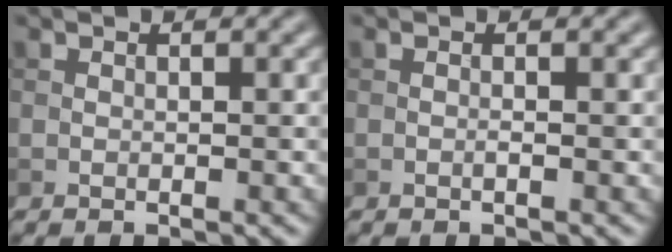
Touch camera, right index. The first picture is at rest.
{"total": 0.5, "force": [-0.2, 0.0, 0.5], "torque": [-0.011, 0.000, -0.005]}